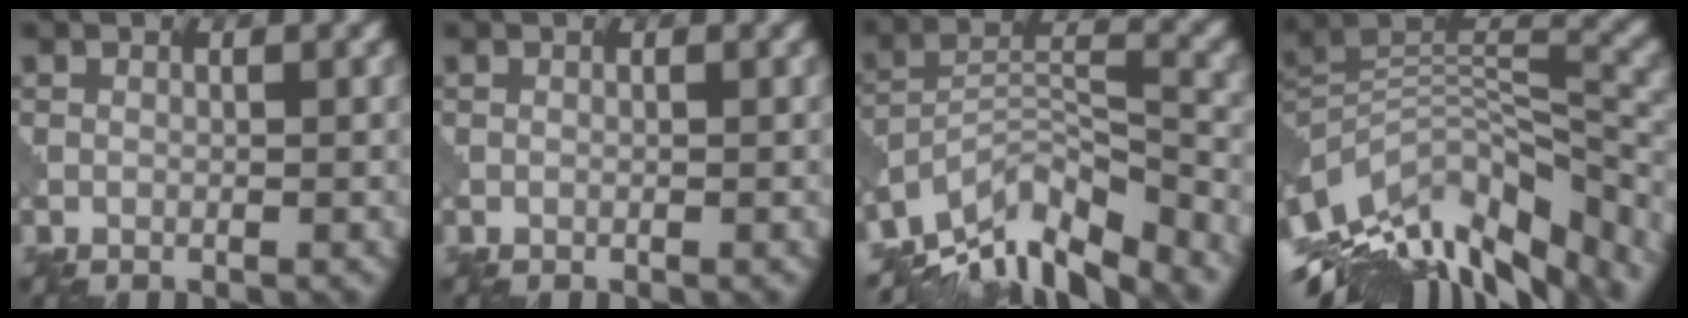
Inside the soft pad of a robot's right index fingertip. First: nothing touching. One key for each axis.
{"total": 0.0}
{"total": 10.1, "fx": -8.6, "fy": 2.7, "fz": 4.5, "tx": -0.077, "ty": 0.003, "tz": -0.156}
{"total": 12.8, "fx": -8.5, "fy": 5.3, "fz": 8.0, "tx": -0.167, "ty": 0.027, "tz": -0.151}